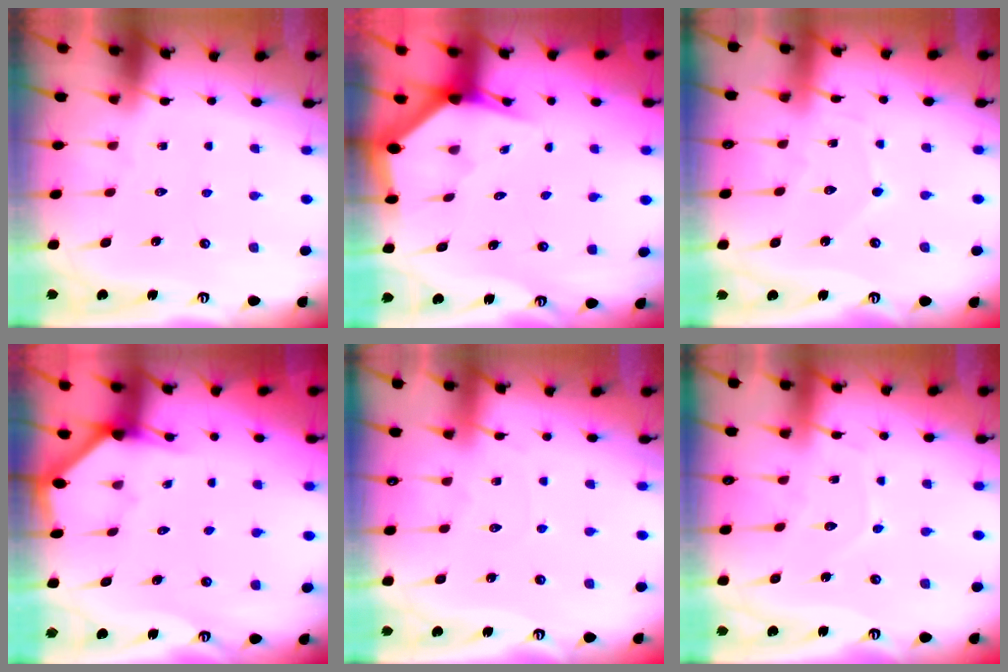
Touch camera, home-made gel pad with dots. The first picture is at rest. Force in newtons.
{"total": 2.7, "press": 2.7, "slide": 0.1}
{"total": 3.8, "press": 3.7, "slide": 0.4}
{"total": 2.5, "press": 2.5, "slide": 0.2}
{"total": 3.0, "press": 2.9, "slide": 0.4}
{"total": 6.5, "press": 6.4, "slide": 0.6}